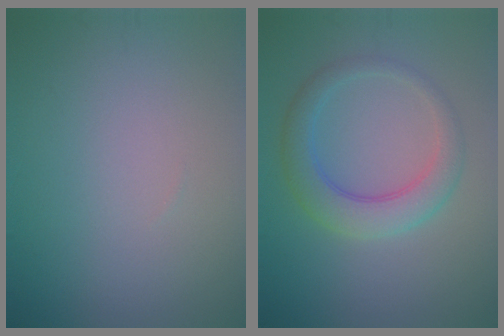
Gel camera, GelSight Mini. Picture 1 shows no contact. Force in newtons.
{"total": 4.1, "press": 4.1, "slide": 0.1}